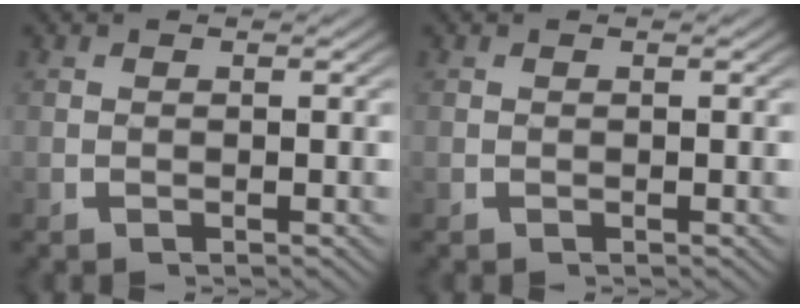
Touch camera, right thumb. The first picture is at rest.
{"total": 0.0}